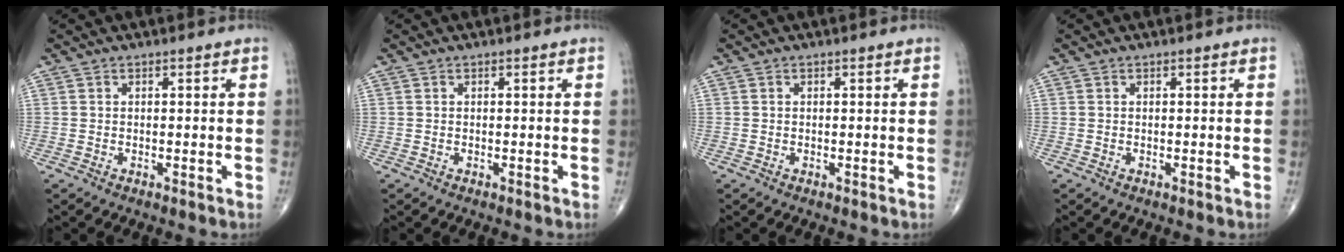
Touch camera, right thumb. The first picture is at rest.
{"total": 0.0}
{"total": 0.0}
{"total": 0.0}